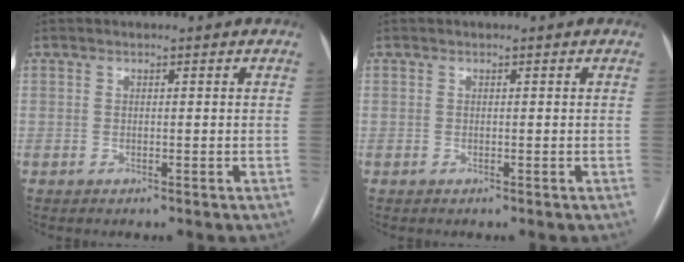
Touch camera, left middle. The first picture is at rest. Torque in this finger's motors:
{"motor_torque": [0.04, 0.04, 0.01, 0.00]}